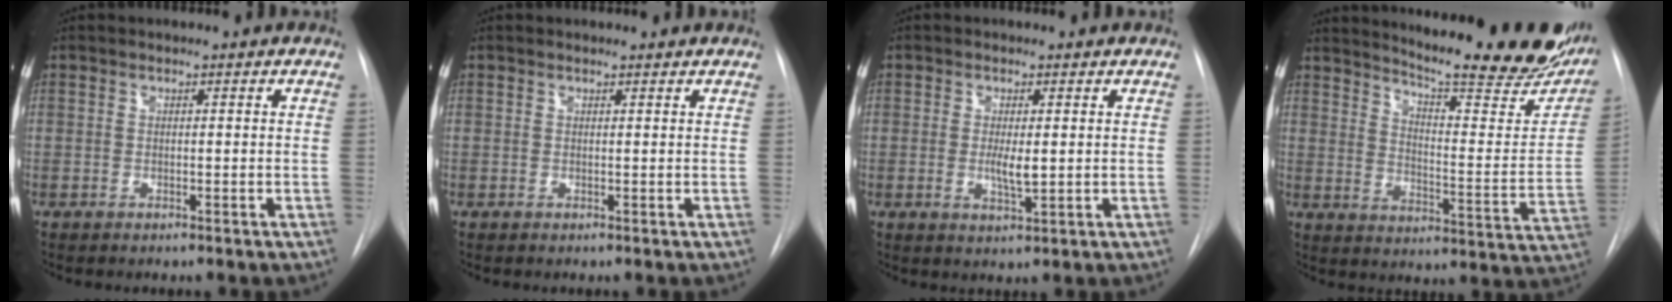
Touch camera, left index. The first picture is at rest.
{"total": 1.4, "force": [1.4, 0.2, 0.1], "torque": [-0.009, 0.003, 0.014]}
{"total": 3.0, "force": [-0.2, 0.6, 2.9], "torque": [-0.053, -0.010, -0.002]}
{"total": 25.9, "force": [21.8, 3.7, 13.5], "torque": [-0.192, -0.090, 0.270]}